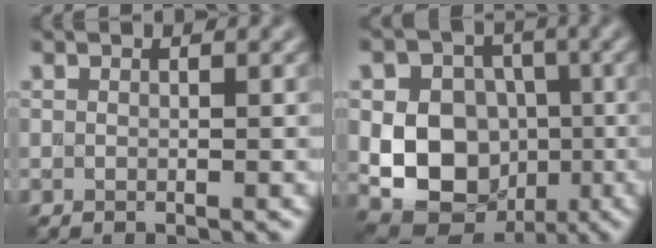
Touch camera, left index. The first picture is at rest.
{"total": 11.1, "force": [-1.2, 9.2, 6.2], "torque": [-0.093, -0.003, -0.041]}